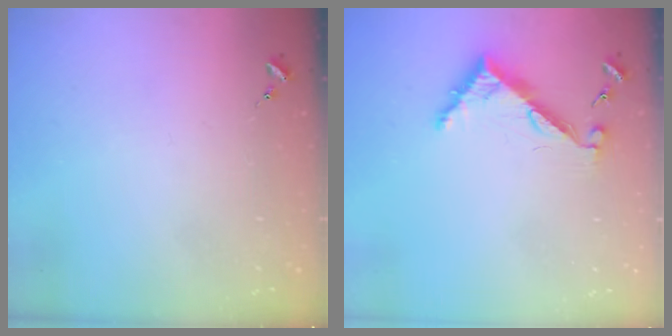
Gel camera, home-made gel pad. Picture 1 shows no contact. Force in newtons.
{"total": 6.7, "press": 6.6, "slide": 0.6}